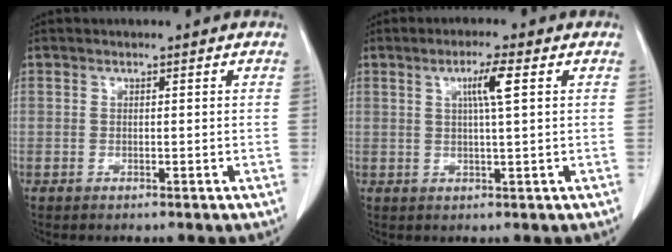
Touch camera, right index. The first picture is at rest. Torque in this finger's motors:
{"motor_torque": [0.34, 0.01, 0.25, 0.06]}